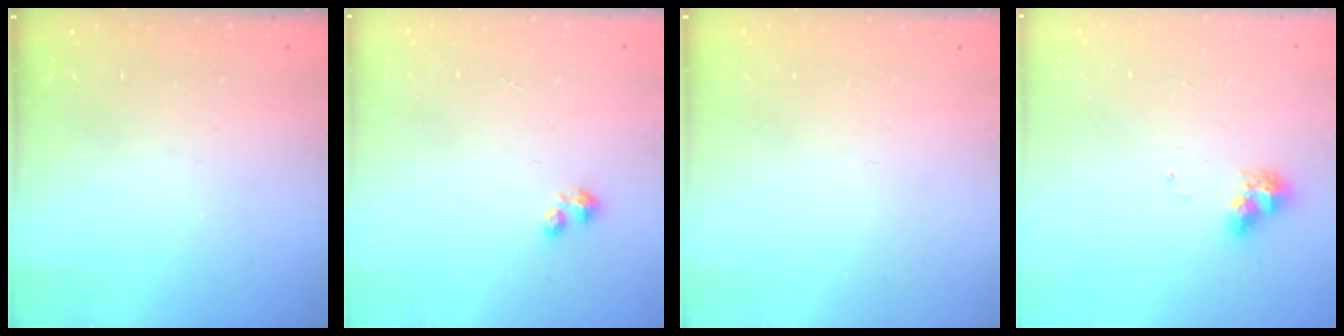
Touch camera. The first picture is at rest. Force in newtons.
{"total": 1.8, "press": 1.8, "slide": 0.4}
{"total": 0.0}
{"total": 8.8, "press": 8.7, "slide": 0.9}